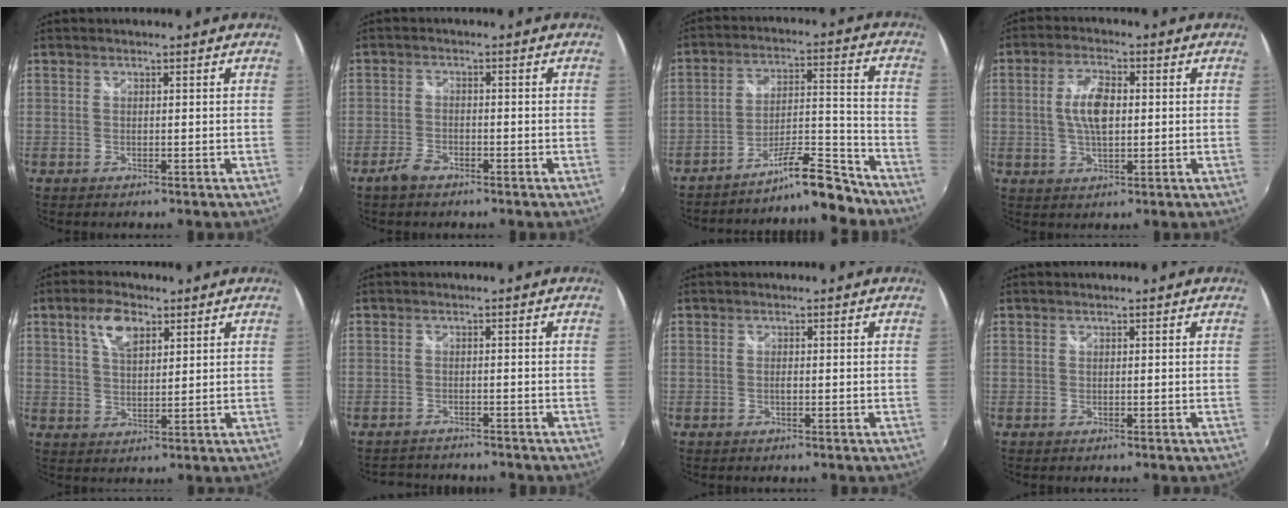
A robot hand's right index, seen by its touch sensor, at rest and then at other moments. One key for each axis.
{"total": 3.5, "fx": -2.6, "fy": 1.4, "fz": 1.8, "tx": -0.049, "ty": -0.002, "tz": -0.052}
{"total": 11.7, "fx": -10.6, "fy": 1.6, "fz": 4.8, "tx": -0.079, "ty": 0.027, "tz": -0.166}
{"total": 7.0, "fx": 0.4, "fy": 3.2, "fz": 6.2, "tx": -0.118, "ty": 0.007, "tz": 0.008}
{"total": 6.5, "fx": 3.3, "fy": 3.1, "fz": 4.6, "tx": -0.083, "ty": 0.011, "tz": 0.060}
{"total": 4.6, "fx": -4.4, "fy": 1.2, "fz": 0.6, "tx": -0.027, "ty": -0.001, "tz": -0.070}
{"total": 0.6, "fx": -0.2, "fy": 0.2, "fz": 0.5, "tx": -0.012, "ty": 0.001, "tz": -0.004}
{"total": 0.0}